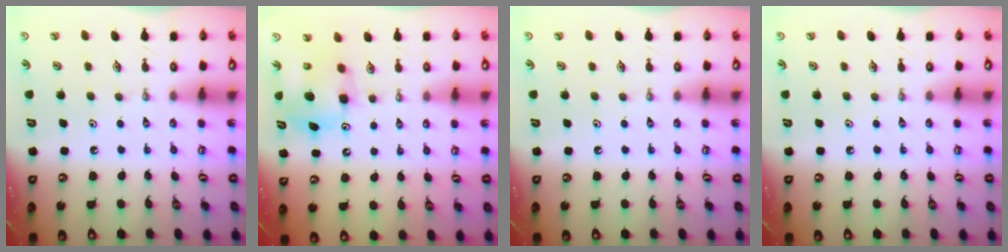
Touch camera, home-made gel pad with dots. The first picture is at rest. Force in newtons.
{"total": 8.0, "press": 8.0, "slide": 0.4}
{"total": 0.0}
{"total": 0.0}